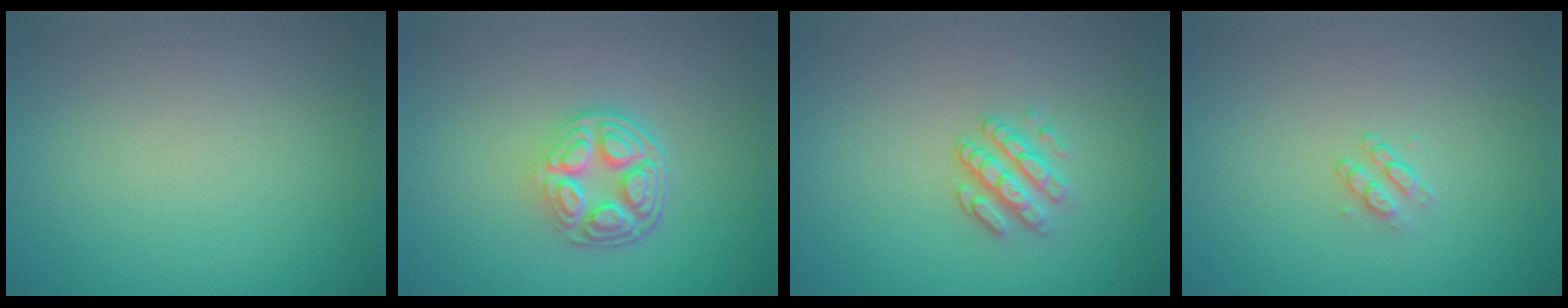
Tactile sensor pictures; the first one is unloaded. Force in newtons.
{"total": 5.2, "press": 3.8, "slide": 3.6}
{"total": 2.9, "press": 2.3, "slide": 1.8}
{"total": 1.1, "press": 0.8, "slide": 0.7}